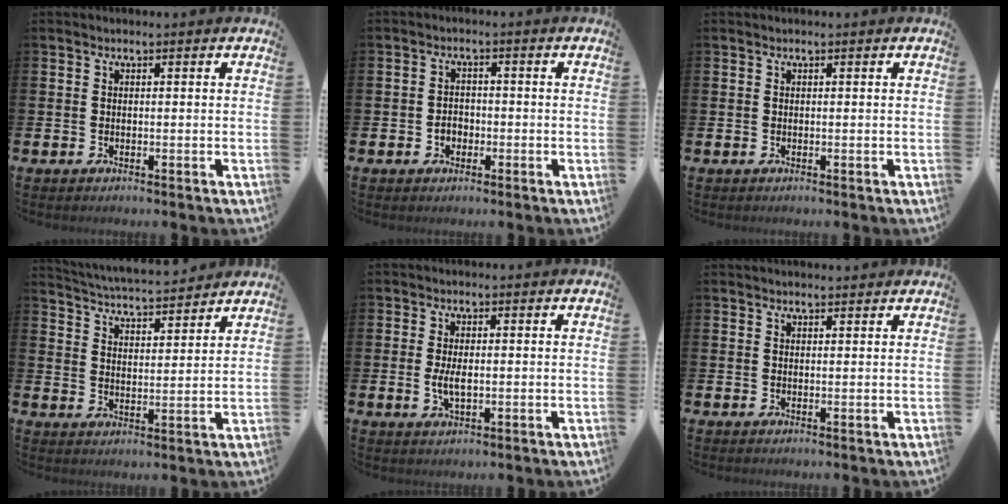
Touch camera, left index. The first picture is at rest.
{"total": 2.0, "force": [-0.7, 1.7, 0.8], "torque": [-0.006, 0.001, -0.020]}
{"total": 0.0}
{"total": 5.1, "force": [5.0, 0.4, 0.4], "torque": [-0.031, -0.036, 0.087]}
{"total": 2.9, "force": [-0.1, 1.3, 2.6], "torque": [-0.046, 0.003, -0.004]}
{"total": 1.2, "force": [1.1, 0.2, 0.2], "torque": [0.005, -0.002, 0.019]}